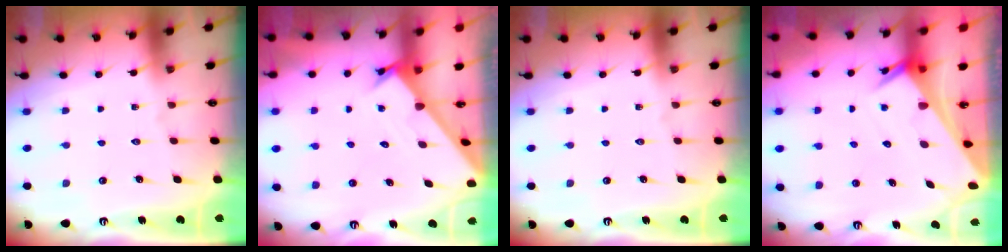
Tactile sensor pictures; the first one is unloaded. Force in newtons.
{"total": 1.7, "press": 1.7, "slide": 0.1}
{"total": 0.0}
{"total": 2.9, "press": 2.9, "slide": 0.3}